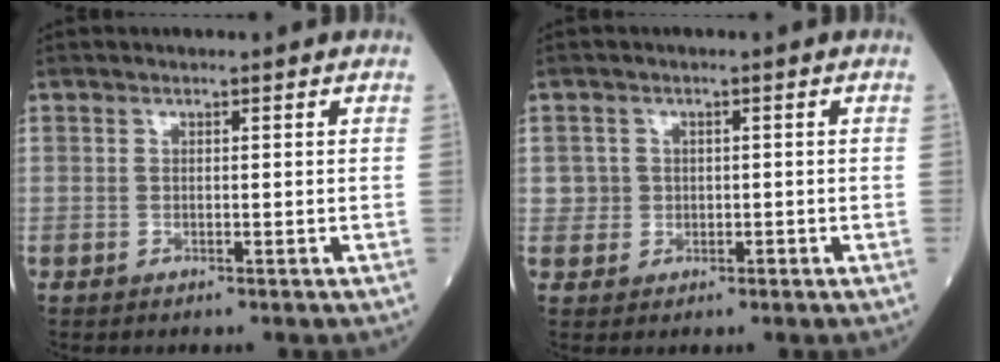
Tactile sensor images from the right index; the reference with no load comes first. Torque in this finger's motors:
{"motor_torque": [0.30, 0.03, 0.01, -0.01]}